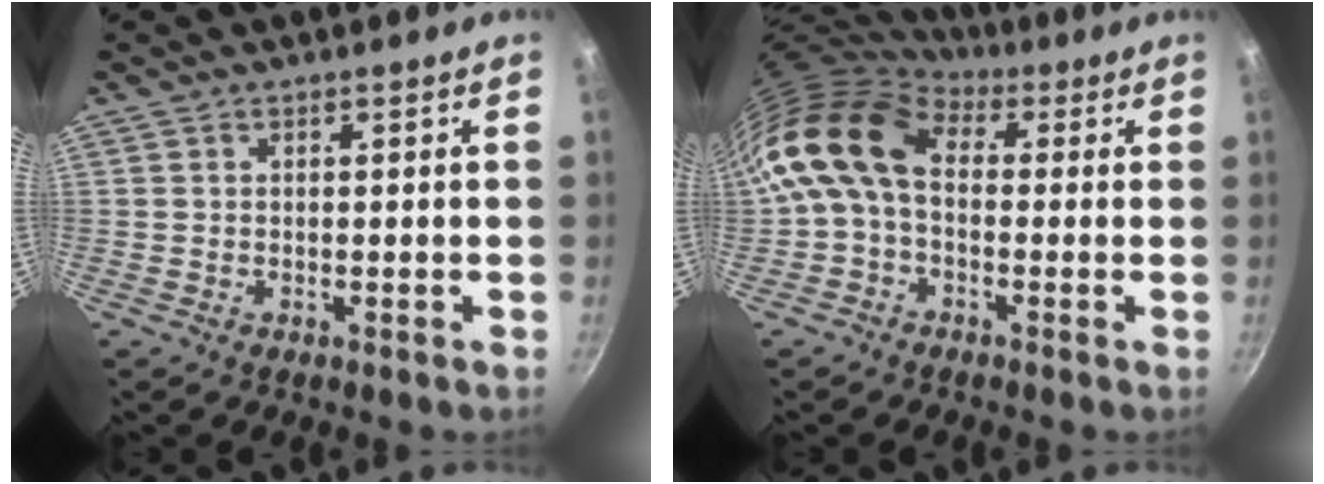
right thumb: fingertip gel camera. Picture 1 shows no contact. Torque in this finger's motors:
{"motor_torque": [0.97, 3.42, 1.14, -1.04, 0.27]}